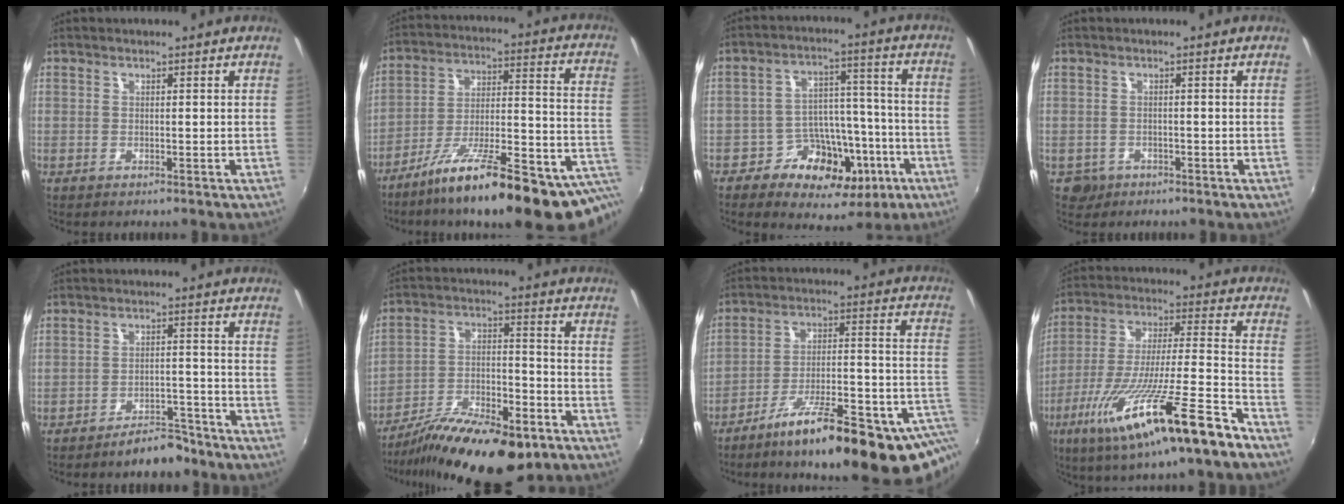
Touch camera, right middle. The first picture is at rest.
{"total": 23.1, "force": [-11.8, 4.5, 19.4], "torque": [-0.269, -0.033, -0.179]}
{"total": 14.1, "force": [-7.0, 10.5, 6.3], "torque": [-0.117, 0.036, -0.086]}
{"total": 3.1, "force": [-1.4, 2.6, 0.7], "torque": [-0.021, -0.002, -0.019]}
{"total": 6.1, "force": [-5.3, 2.3, 2.1], "torque": [-0.043, 0.021, -0.065]}
{"total": 20.1, "force": [-14.0, 6.5, 12.8], "torque": [-0.226, -0.031, -0.220]}
{"total": 20.4, "force": [-9.2, 3.8, 17.8], "torque": [-0.247, -0.022, -0.139]}
{"total": 22.3, "force": [-13.8, 1.4, 17.4], "torque": [-0.315, -0.055, -0.232]}